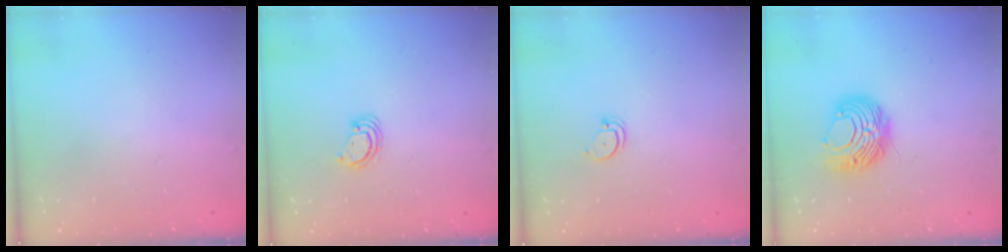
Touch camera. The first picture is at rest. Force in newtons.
{"total": 2.9, "press": 2.9, "slide": 0.3}
{"total": 2.6, "press": 2.6, "slide": 0.0}
{"total": 8.9, "press": 8.9, "slide": 0.0}